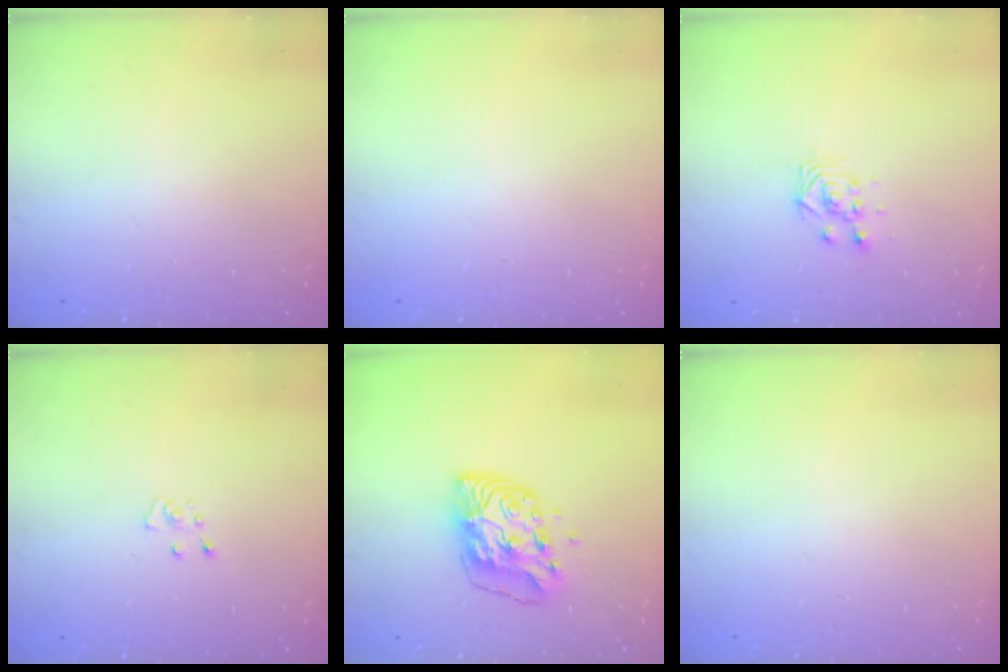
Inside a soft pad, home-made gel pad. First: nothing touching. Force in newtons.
{"total": 0.0}
{"total": 3.0, "press": 3.0, "slide": 0.0}
{"total": 3.1, "press": 3.1, "slide": 0.2}
{"total": 10.5, "press": 10.4, "slide": 1.7}
{"total": 0.0}